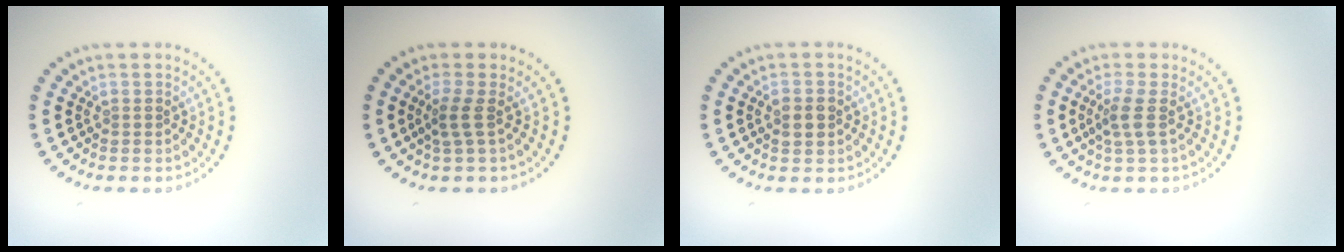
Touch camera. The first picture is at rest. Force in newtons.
{"total": 1.9, "press": 1.2, "slide": 1.4}
{"total": 2.3, "press": 2.3, "slide": 0.1}
{"total": 2.0, "press": 1.6, "slide": 1.3}